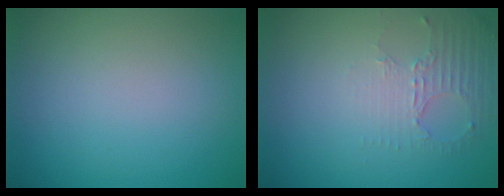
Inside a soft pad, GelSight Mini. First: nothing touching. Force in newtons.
{"total": 2.5, "press": 1.8, "slide": 1.7}